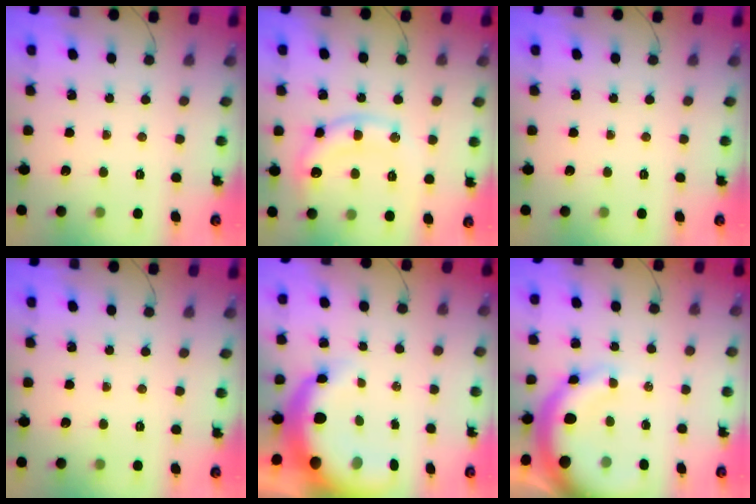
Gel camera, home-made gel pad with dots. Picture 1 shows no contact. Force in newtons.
{"total": 13.7, "press": 13.7, "slide": 1.0}
{"total": 0.0}
{"total": 0.0}
{"total": 10.7, "press": 10.4, "slide": 2.4}
{"total": 12.1, "press": 11.9, "slide": 2.2}